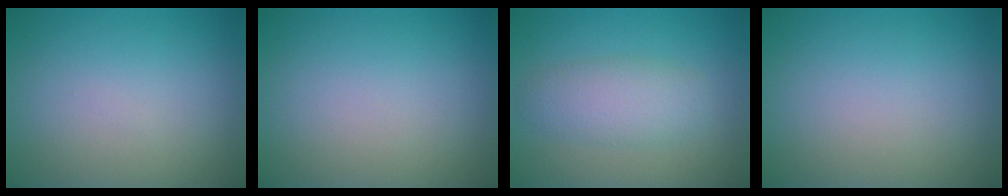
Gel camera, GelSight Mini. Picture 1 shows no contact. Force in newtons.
{"total": 0.0}
{"total": 3.5, "press": 3.5, "slide": 0.2}
{"total": 0.0}